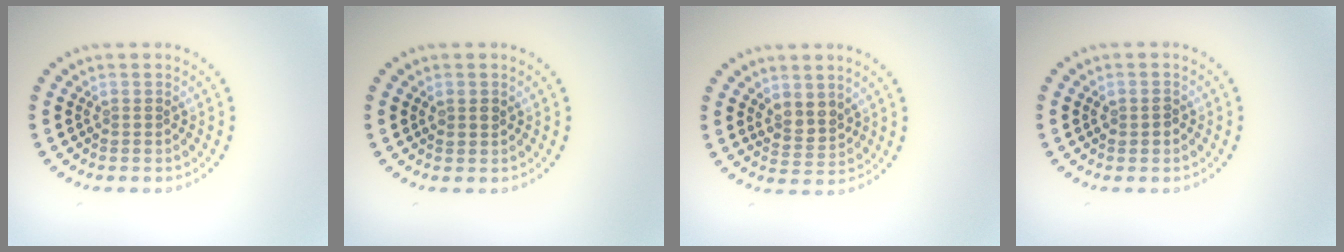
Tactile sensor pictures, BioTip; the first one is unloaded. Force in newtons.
{"total": 1.0, "press": 0.9, "slide": 0.3}
{"total": 2.3, "press": 1.9, "slide": 1.2}
{"total": 1.2, "press": 1.2, "slide": 0.1}